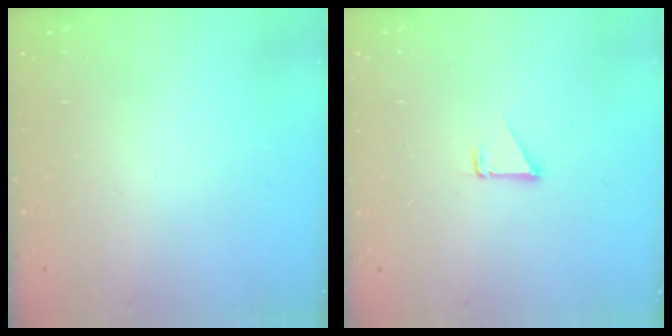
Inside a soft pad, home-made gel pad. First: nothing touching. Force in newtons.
{"total": 1.4, "press": 1.3, "slide": 0.1}